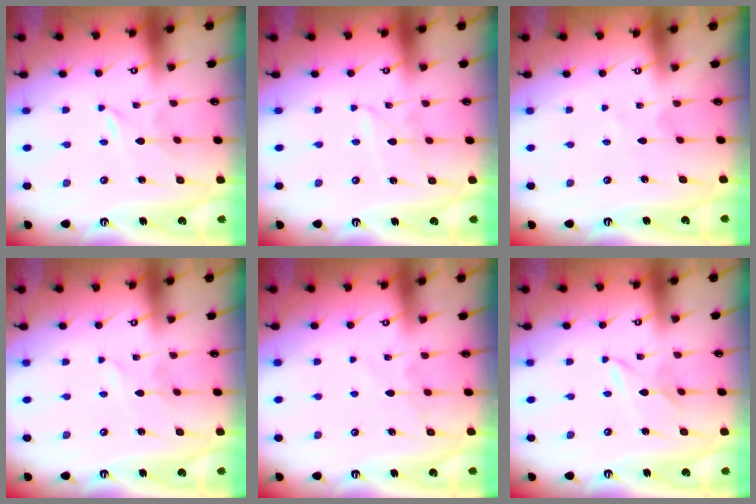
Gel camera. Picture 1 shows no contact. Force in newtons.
{"total": 2.9, "press": 2.9, "slide": 0.4}
{"total": 2.2, "press": 2.2, "slide": 0.3}
{"total": 1.6, "press": 1.6, "slide": 0.1}
{"total": 5.3, "press": 5.2, "slide": 0.7}
{"total": 2.7, "press": 2.7, "slide": 0.4}